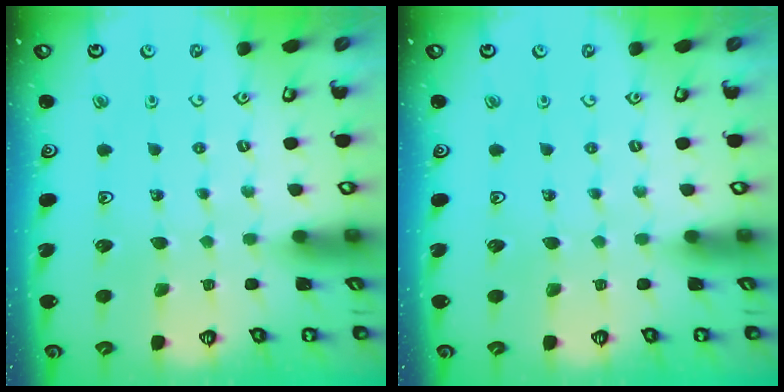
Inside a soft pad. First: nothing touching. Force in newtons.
{"total": 0.0}